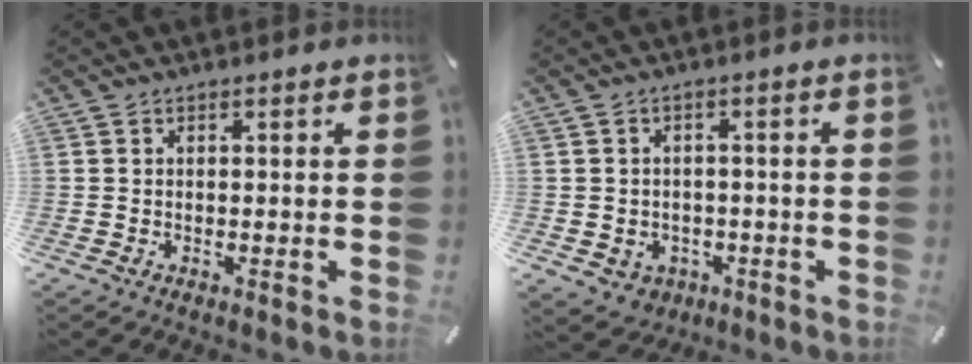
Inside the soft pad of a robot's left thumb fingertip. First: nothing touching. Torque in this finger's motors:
{"motor_torque": [-0.13, -0.28, 0.25, 0.03, -0.07]}